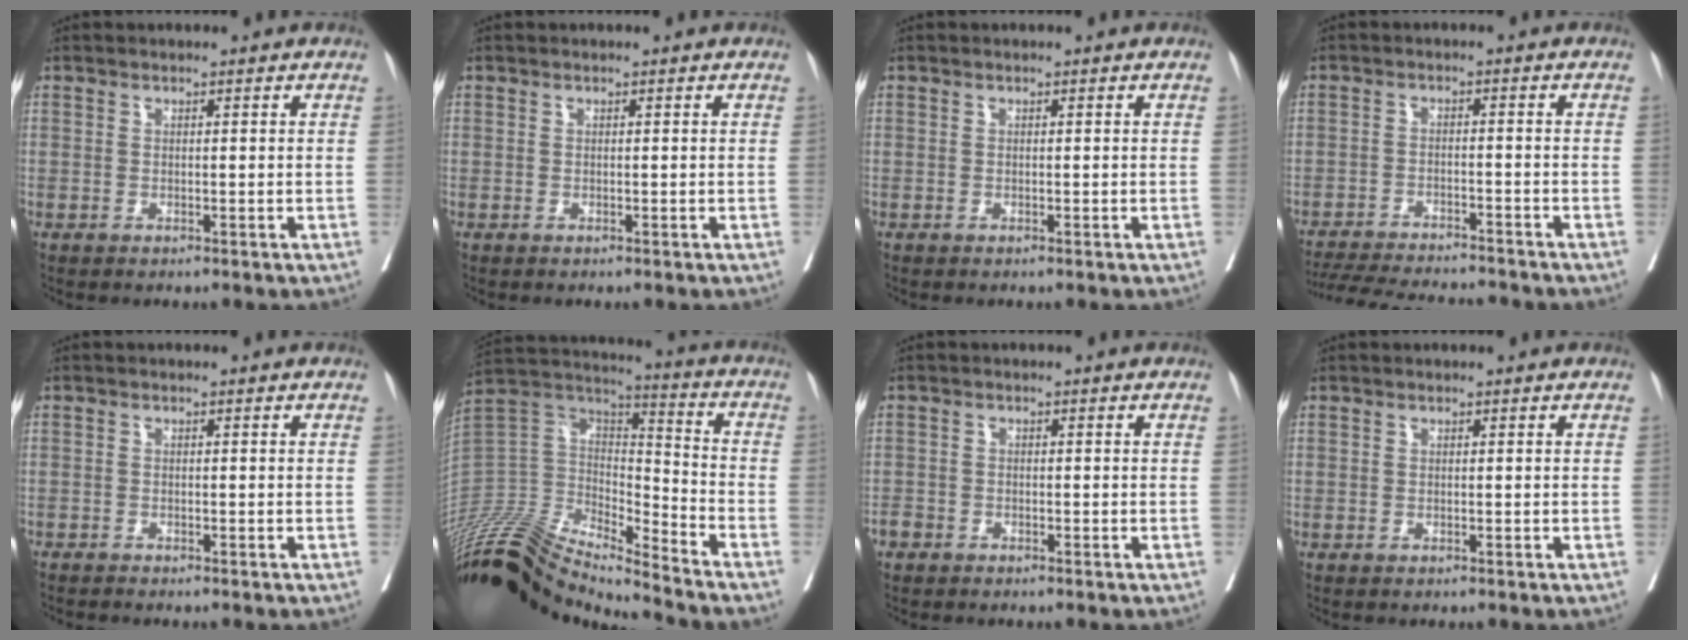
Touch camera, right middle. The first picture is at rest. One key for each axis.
{"total": 0.0}
{"total": 0.0}
{"total": 14.8, "fx": -13.7, "fy": 1.7, "fz": 5.2, "tx": -0.098, "ty": -0.016, "tz": -0.196}
{"total": 0.8, "fx": -0.8, "fy": -0.1, "fz": 0.0, "tx": -0.002, "ty": -0.002, "tz": -0.016}
{"total": 24.3, "fx": -22.4, "fy": 2.1, "fz": 9.2, "tx": -0.203, "ty": 0.011, "tz": -0.395}
{"total": 1.8, "fx": -1.4, "fy": 1.0, "fz": 0.4, "tx": -0.010, "ty": 0.002, "tz": -0.026}
{"total": 0.0}